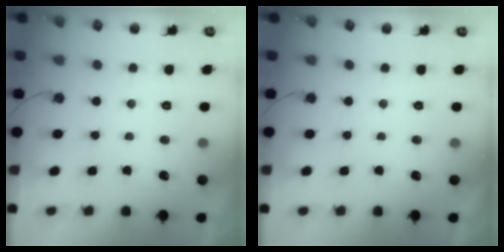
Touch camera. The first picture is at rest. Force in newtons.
{"total": 0.0}